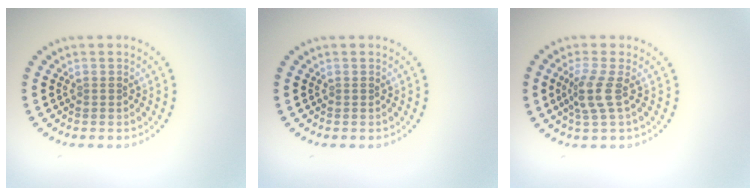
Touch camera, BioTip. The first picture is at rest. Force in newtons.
{"total": 0.0}
{"total": 2.5, "press": 1.9, "slide": 1.7}